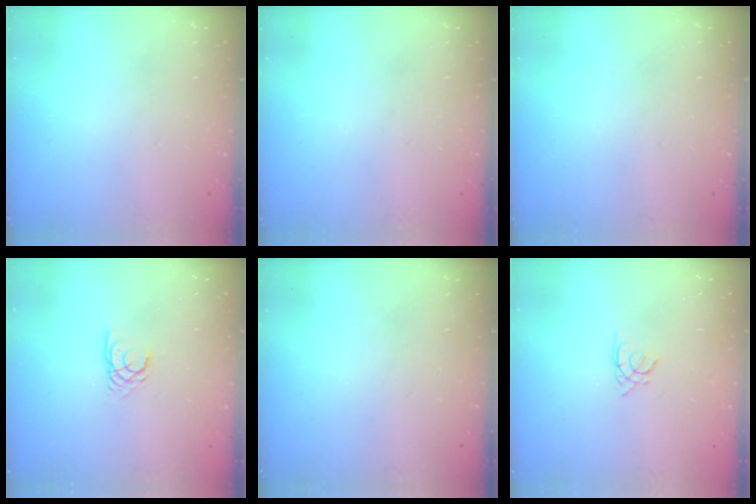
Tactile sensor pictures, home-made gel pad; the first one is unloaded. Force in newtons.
{"total": 0.0}
{"total": 0.0}
{"total": 2.7, "press": 2.7, "slide": 0.1}
{"total": 0.0}
{"total": 1.7, "press": 1.7, "slide": 0.3}